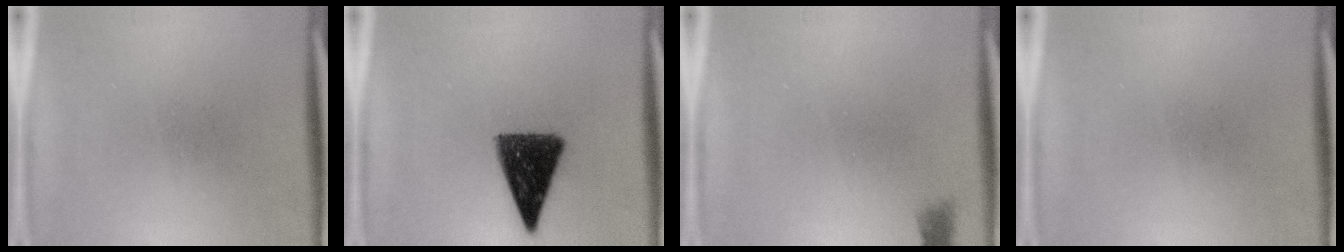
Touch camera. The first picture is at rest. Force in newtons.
{"total": 12.0}
{"total": 1.1}
{"total": 0.0}